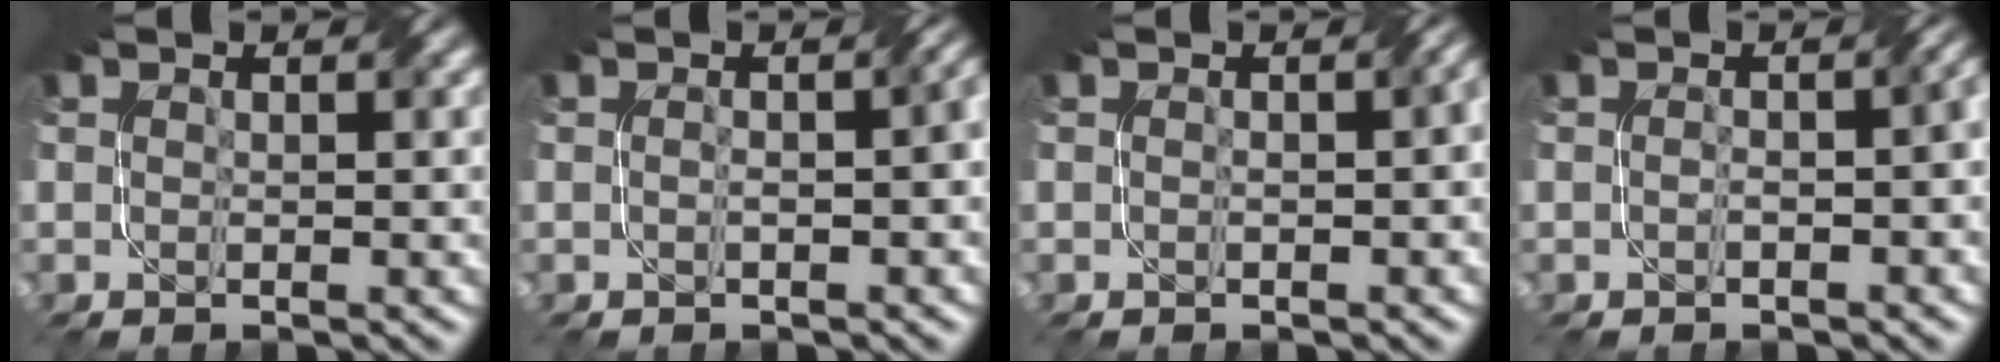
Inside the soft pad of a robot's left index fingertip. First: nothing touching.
{"total": 2.9, "force": [0.0, 1.0, 2.7], "torque": [-0.022, 0.011, -0.005]}
{"total": 1.8, "force": [0.0, 0.6, 1.7], "torque": [-0.018, 0.000, 0.002]}
{"total": 2.8, "force": [-0.4, 1.1, 2.6], "torque": [-0.023, 0.007, -0.007]}